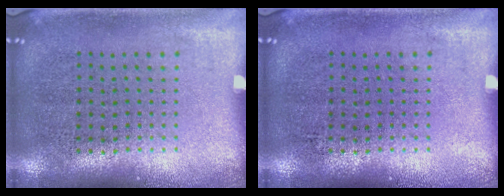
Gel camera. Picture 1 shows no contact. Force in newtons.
{"total": 0.0}